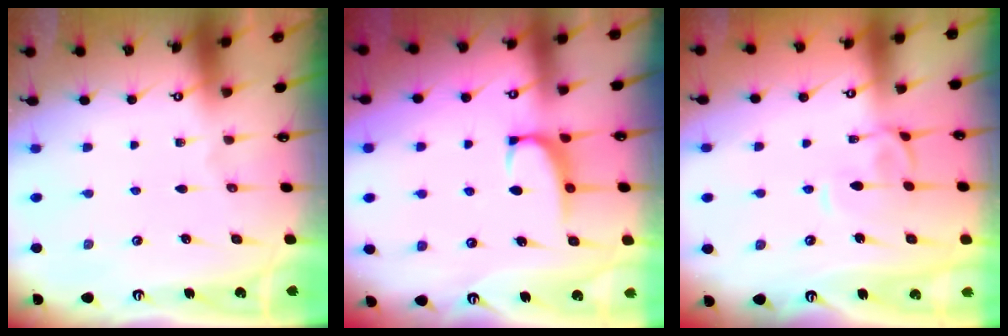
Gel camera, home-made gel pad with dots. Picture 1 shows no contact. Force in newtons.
{"total": 1.4, "press": 1.2, "slide": 0.7}
{"total": 1.1, "press": 0.9, "slide": 0.6}